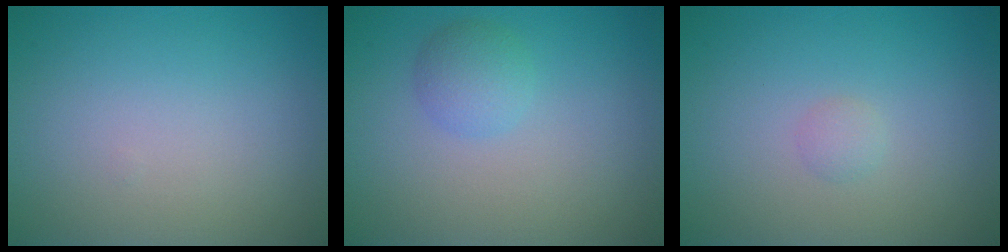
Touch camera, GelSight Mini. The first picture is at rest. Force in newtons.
{"total": 2.1, "press": 2.1, "slide": 0.2}
{"total": 0.7, "press": 0.7, "slide": 0.0}